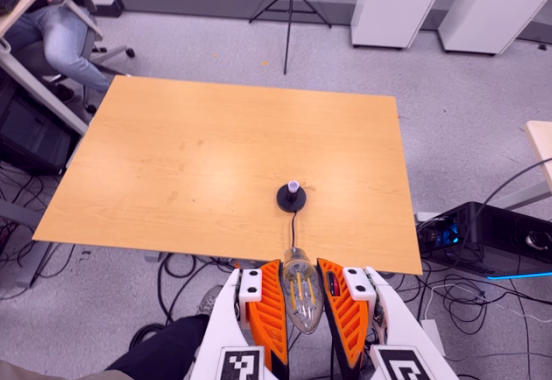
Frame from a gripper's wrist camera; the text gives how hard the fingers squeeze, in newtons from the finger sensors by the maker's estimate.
{"total": 17.9, "left": 18.5, "right": 17.4}